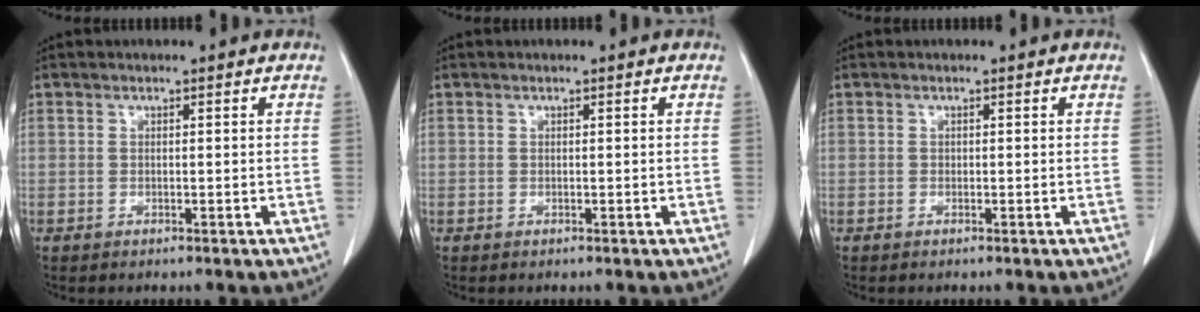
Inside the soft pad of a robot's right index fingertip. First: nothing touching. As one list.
[{"total": 0.0}, {"total": 0.0}]